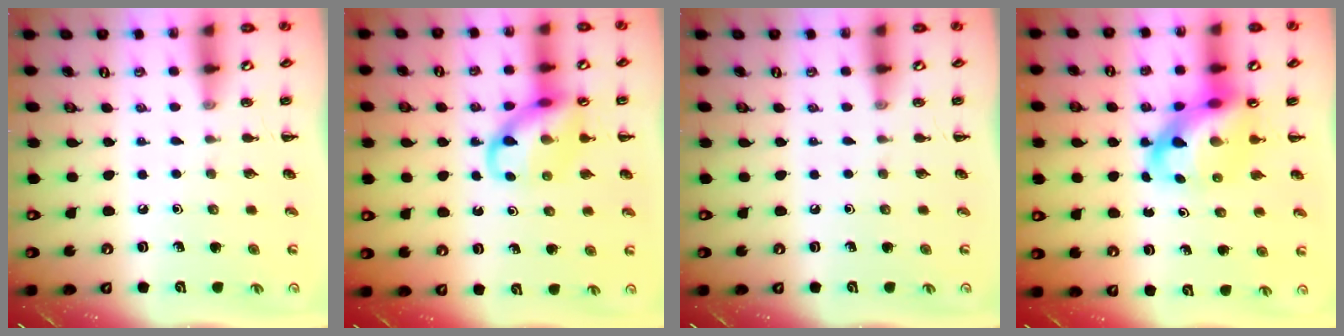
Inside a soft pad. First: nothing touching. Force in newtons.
{"total": 11.8, "press": 11.7, "slide": 1.6}
{"total": 0.0}
{"total": 12.2, "press": 11.6, "slide": 3.6}